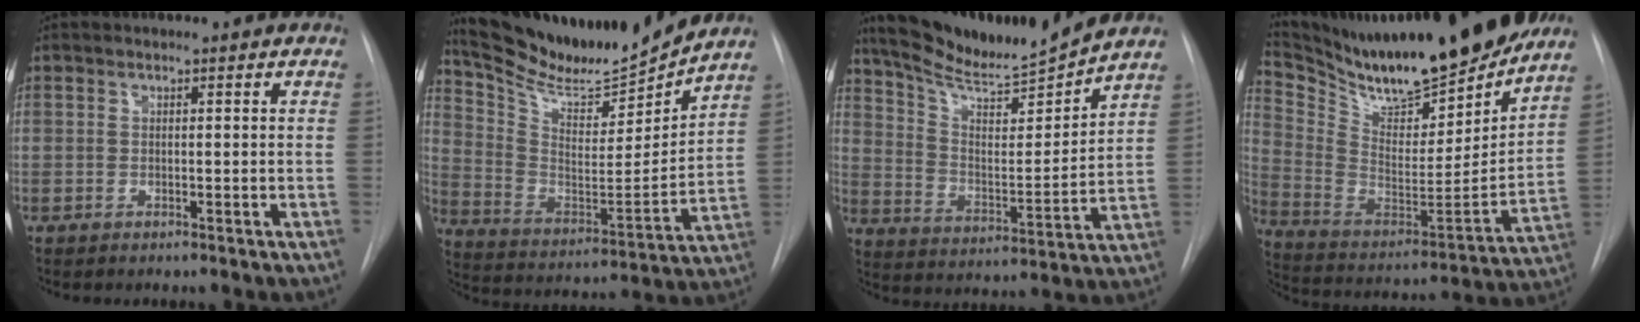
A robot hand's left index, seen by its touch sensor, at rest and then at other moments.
{"total": 18.0, "force": [17.0, 1.9, 5.6], "torque": [-0.115, -0.039, 0.284]}
{"total": 16.4, "force": [15.2, 0.1, 6.1], "torque": [-0.107, -0.014, 0.251]}
{"total": 24.8, "force": [21.6, 3.3, 11.8], "torque": [-0.217, -0.052, 0.343]}